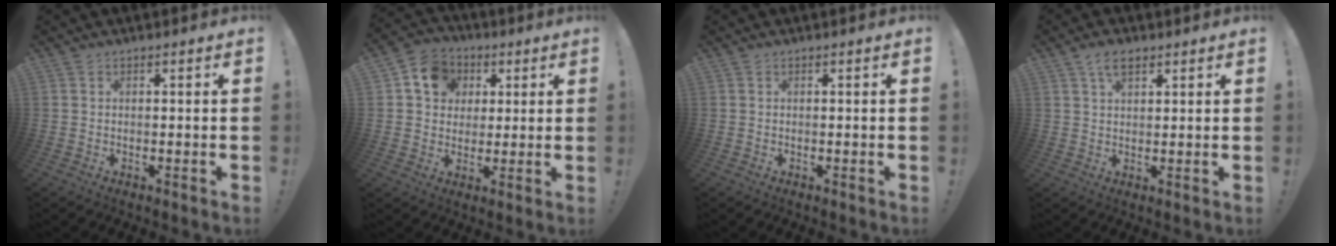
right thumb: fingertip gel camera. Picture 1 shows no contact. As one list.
[{"total": 10.6, "force": [3.0, 9.2, 4.4], "torque": [-0.069, 0.003, 0.064]}, {"total": 0.0}, {"total": 4.9, "force": [2.7, 2.7, 3.1], "torque": [-0.056, -0.004, 0.049]}]